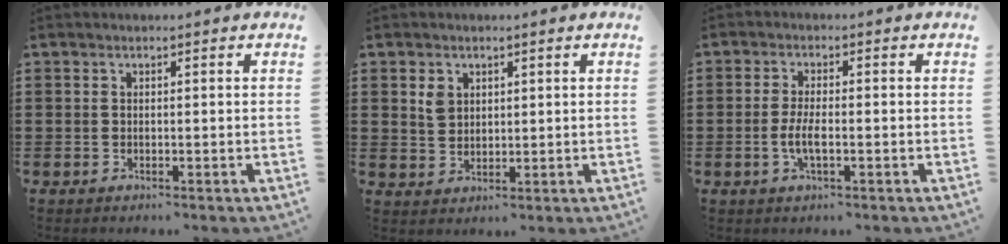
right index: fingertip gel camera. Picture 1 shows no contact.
{"total": 2.9, "force": [1.4, 2.1, 1.3], "torque": [-0.034, 0.007, 0.026]}
{"total": 3.5, "force": [-0.9, 0.9, 3.3], "torque": [-0.072, -0.004, -0.022]}